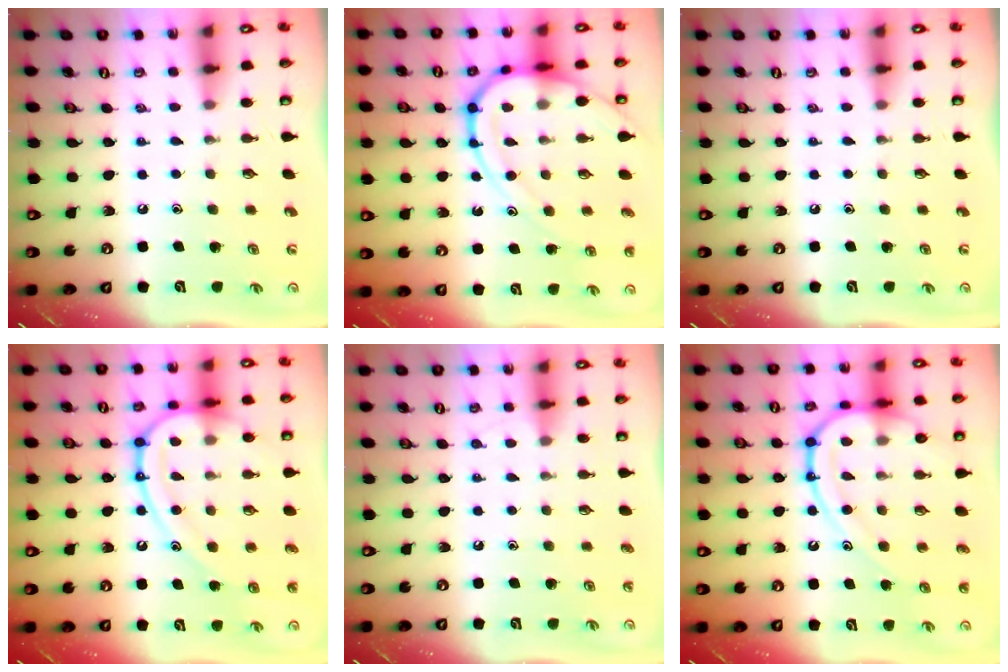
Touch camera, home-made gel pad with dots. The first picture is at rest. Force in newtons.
{"total": 15.3, "press": 15.3, "slide": 1.4}
{"total": 0.0}
{"total": 17.4, "press": 17.4, "slide": 1.6}
{"total": 2.4, "press": 2.4, "slide": 0.3}
{"total": 16.7, "press": 16.6, "slide": 1.7}